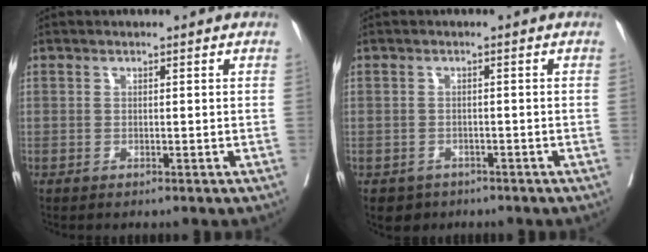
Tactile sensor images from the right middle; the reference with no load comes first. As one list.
[{"total": 2.9, "force": [-2.0, 2.1, 0.2], "torque": [-0.007, 0.003, -0.029]}]